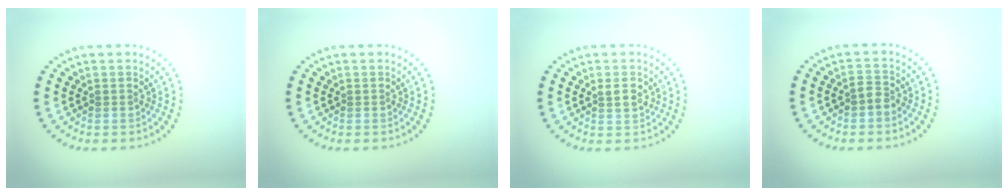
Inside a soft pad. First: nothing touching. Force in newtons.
{"total": 0.0}
{"total": 1.1, "press": 1.1, "slide": 0.1}
{"total": 1.4, "press": 1.4, "slide": 0.5}